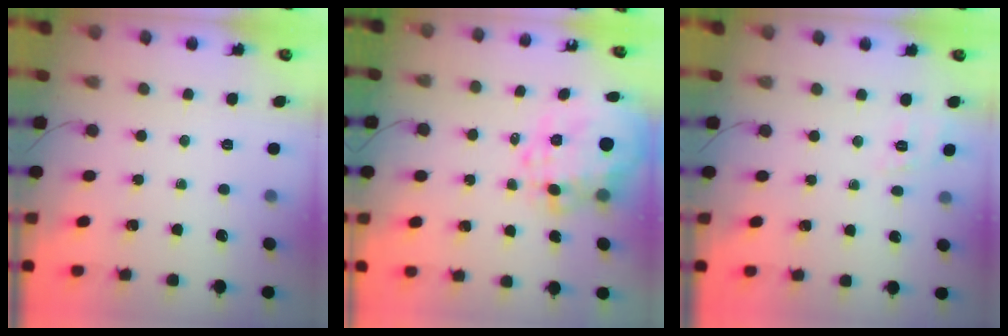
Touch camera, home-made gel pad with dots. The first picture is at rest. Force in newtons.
{"total": 10.9, "press": 10.5, "slide": 2.8}
{"total": 2.0, "press": 0.4, "slide": 1.9}